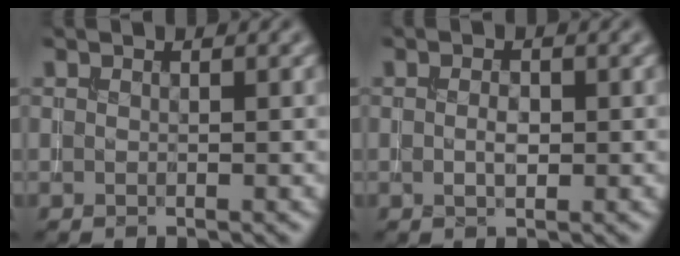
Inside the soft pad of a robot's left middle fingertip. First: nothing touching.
{"total": 1.5, "force": [0.0, 0.8, 1.3], "torque": [-0.025, 0.000, -0.002]}